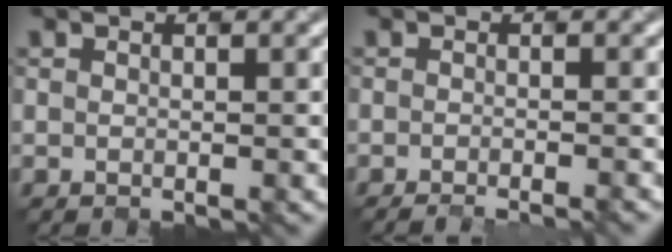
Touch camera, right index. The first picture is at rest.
{"total": 1.7, "force": [-0.8, 0.7, 1.2], "torque": [0.011, -0.001, -0.020]}